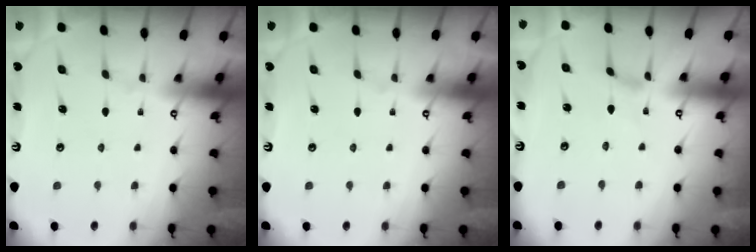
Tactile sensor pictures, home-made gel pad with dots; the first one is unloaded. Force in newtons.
{"total": 0.0}
{"total": 0.5, "press": 0.5, "slide": 0.2}